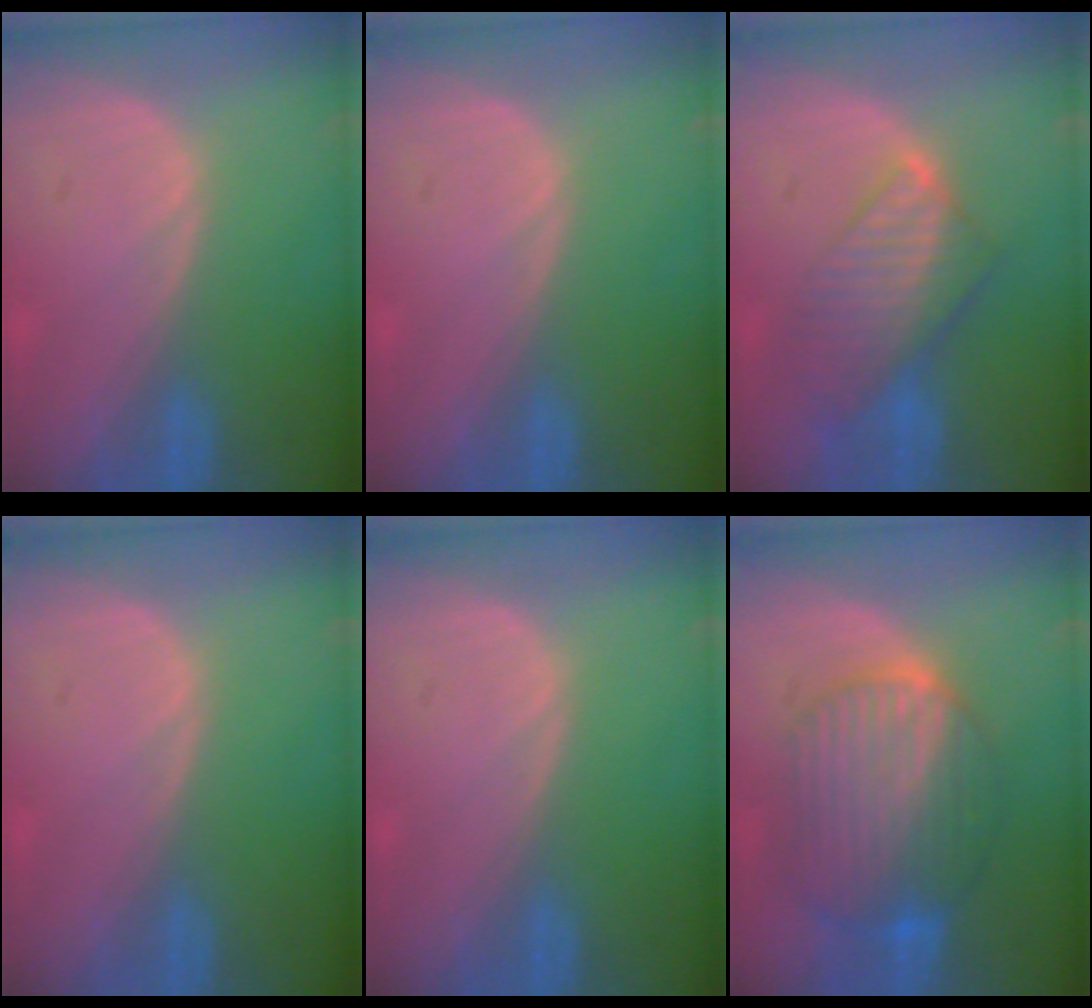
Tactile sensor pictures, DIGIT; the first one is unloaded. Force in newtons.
{"total": 0.0}
{"total": 8.3, "press": 7.1, "slide": 4.1}
{"total": 0.0}
{"total": 0.0}
{"total": 10.1, "press": 10.0, "slide": 0.9}